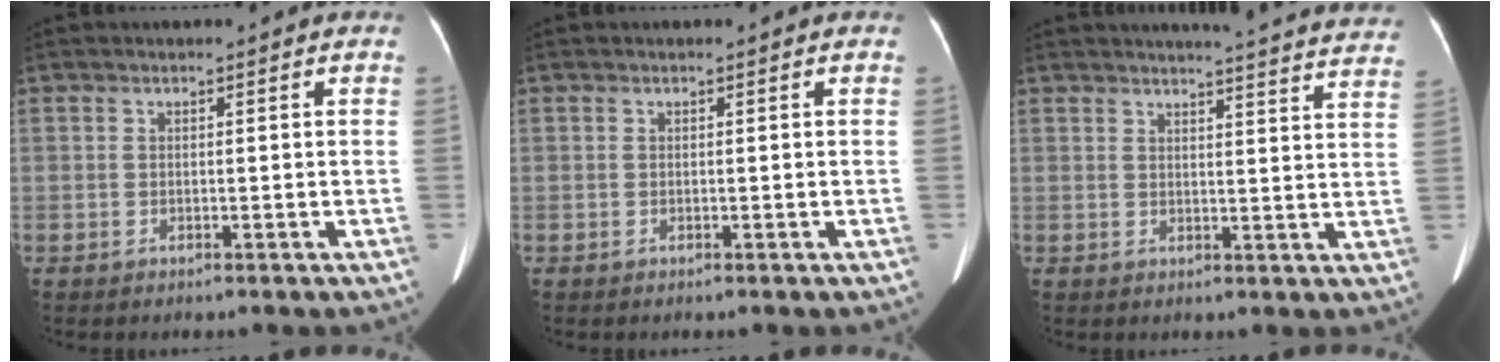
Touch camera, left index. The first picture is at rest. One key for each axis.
{"total": 0.0}
{"total": 22.3, "fx": 21.4, "fy": 1.3, "fz": 6.1, "tx": -0.066, "ty": -0.068, "tz": 0.232}